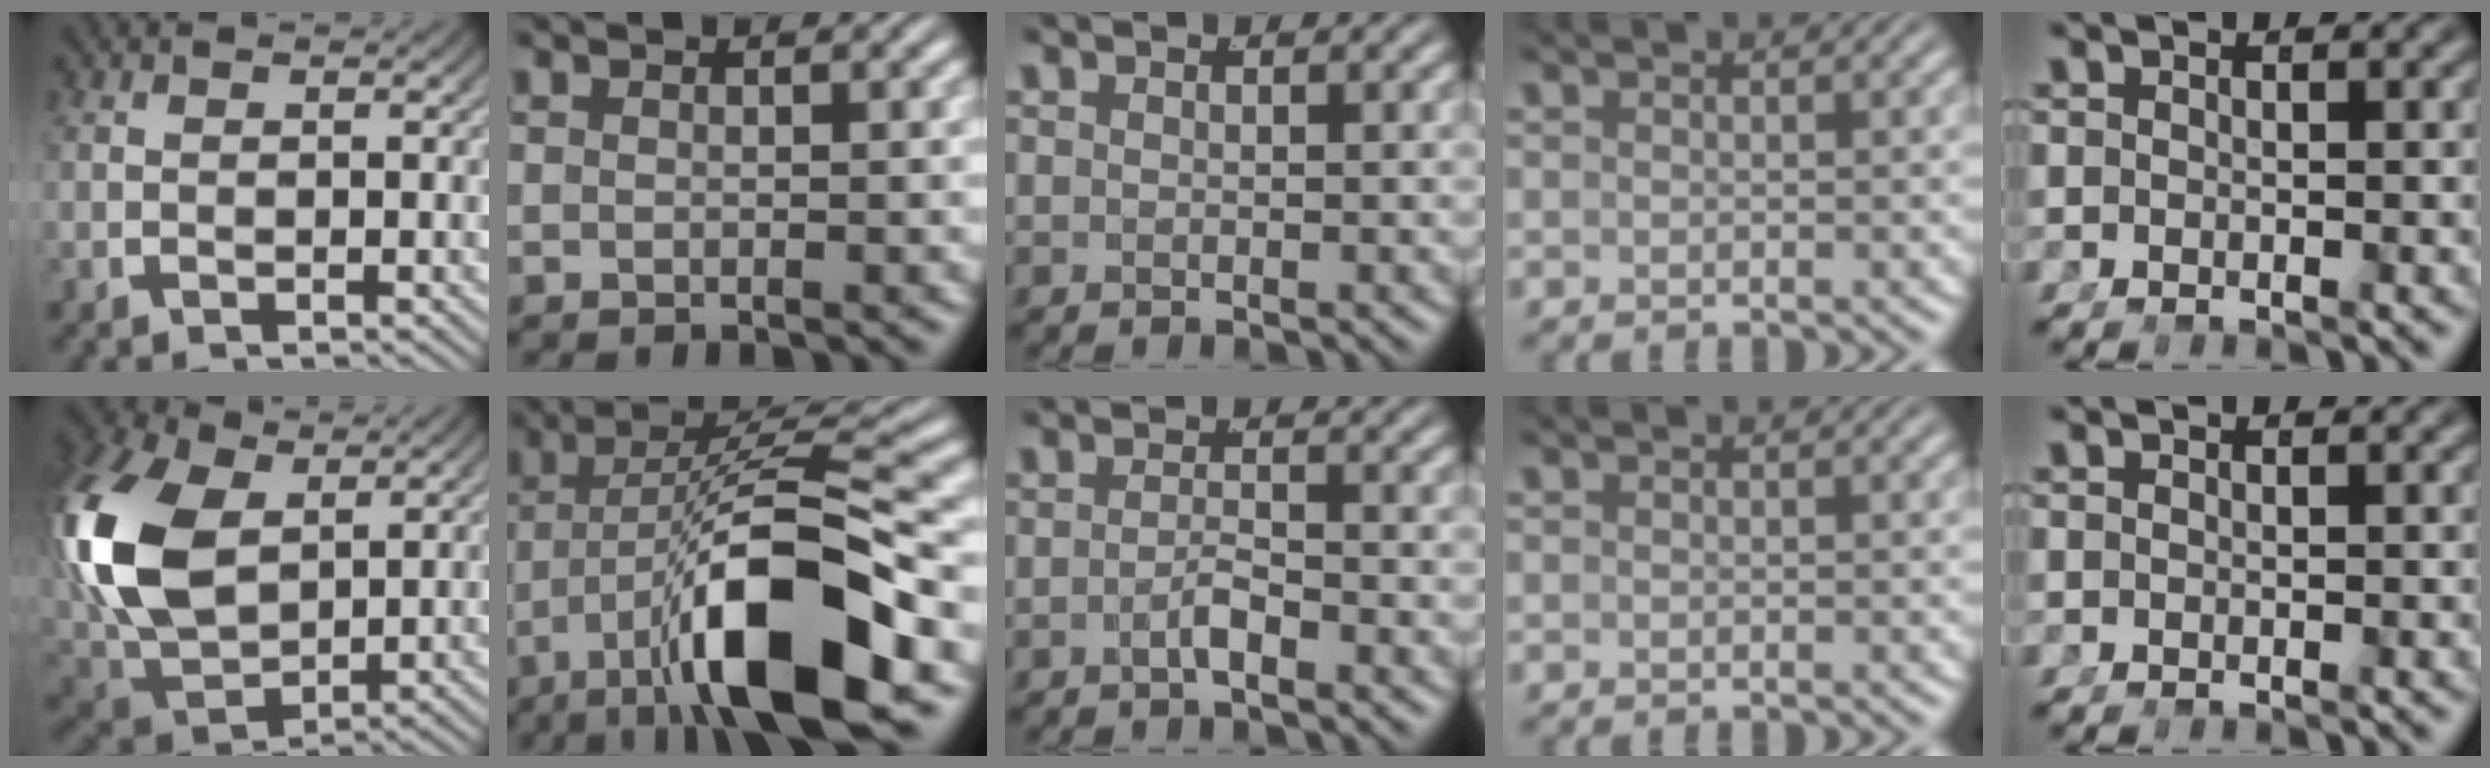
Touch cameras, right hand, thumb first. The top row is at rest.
{"thumb": {"total": 13.8, "force": [1.4, 9.7, 9.7], "torque": [-0.256, -0.047, 0.047]}, "index": {"total": 12.0, "force": [-2.9, 3.6, 11.0], "torque": [-0.180, -0.010, -0.037]}, "middle": {"total": 1.7, "force": [-1.5, -0.1, 0.9], "torque": [-0.013, -0.004, -0.027]}}